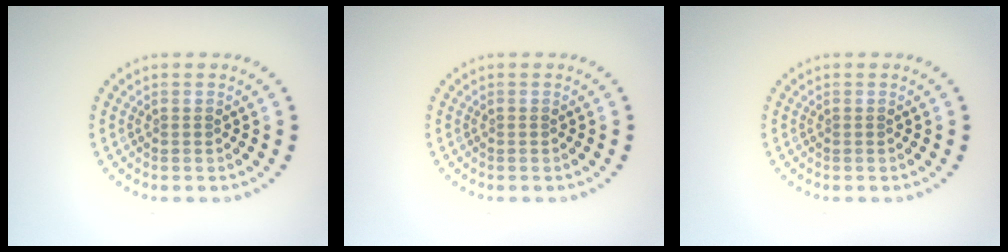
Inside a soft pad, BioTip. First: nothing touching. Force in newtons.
{"total": 0.0}
{"total": 0.0}